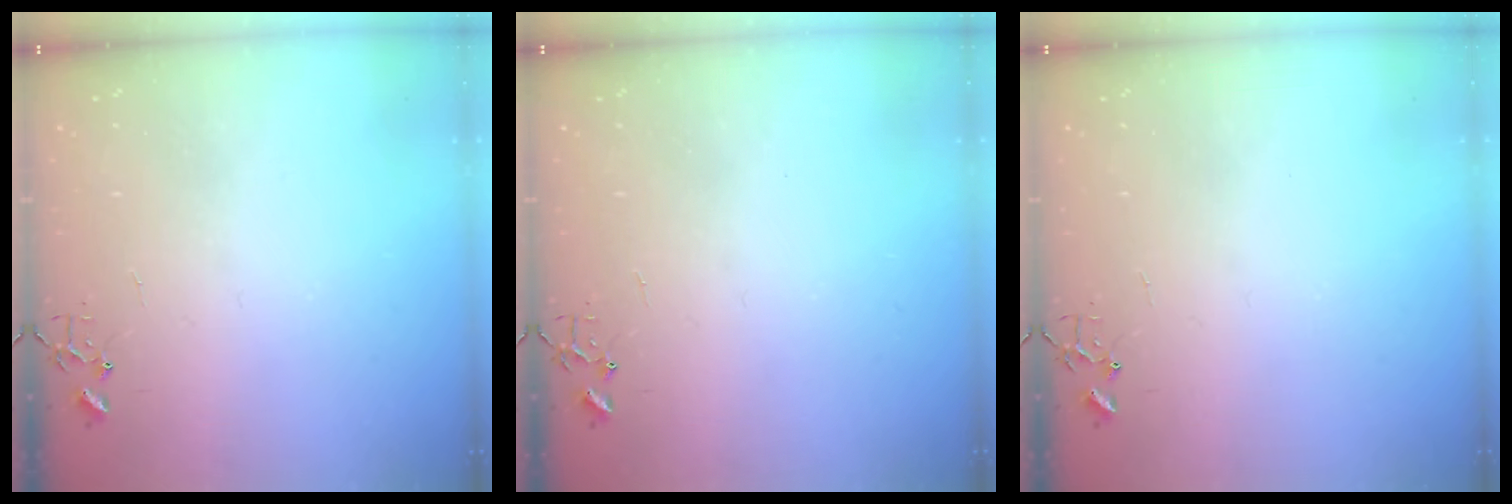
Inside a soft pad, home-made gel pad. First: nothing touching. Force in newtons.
{"total": 0.0}
{"total": 0.0}